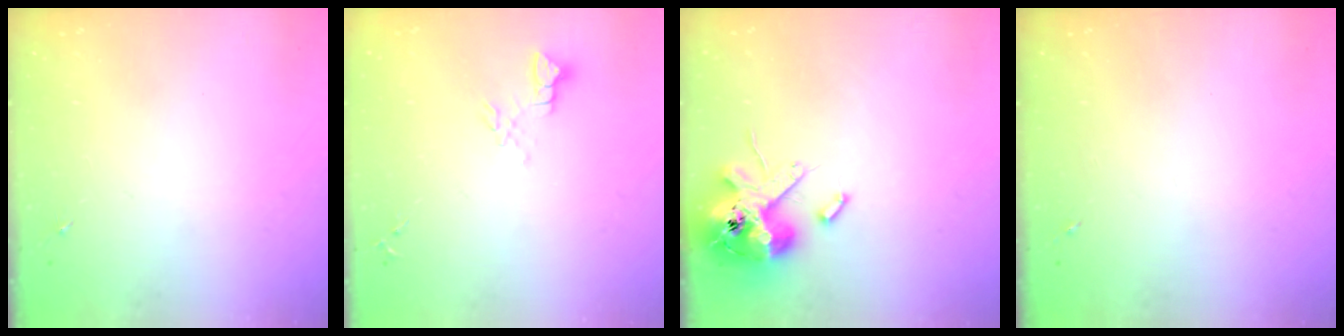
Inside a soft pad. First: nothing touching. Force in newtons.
{"total": 5.1, "press": 5.1, "slide": 0.4}
{"total": 14.9, "press": 14.7, "slide": 2.3}
{"total": 0.0}